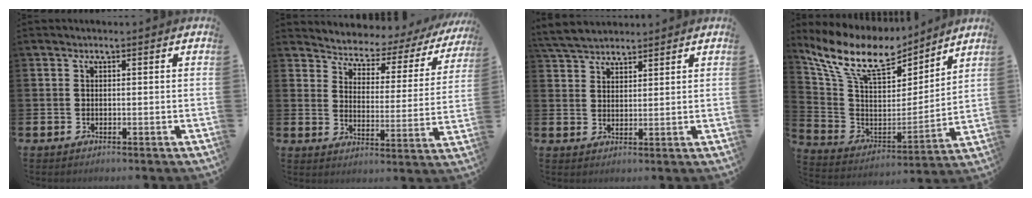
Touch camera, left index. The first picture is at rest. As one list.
[{"total": 4.0, "force": [3.6, 1.6, 0.0], "torque": [-0.032, -0.037, 0.053]}, {"total": 4.4, "force": [4.3, 1.1, 0.5], "torque": [-0.022, -0.015, 0.079]}, {"total": 11.9, "force": [9.8, 4.6, 4.9], "torque": [-0.153, -0.053, 0.176]}]